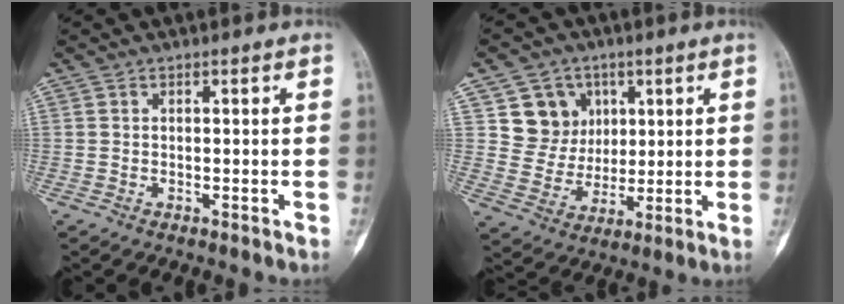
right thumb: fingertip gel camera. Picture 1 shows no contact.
{"total": 9.9, "force": [3.9, 8.9, 2.3], "torque": [0.005, -0.015, 0.075]}